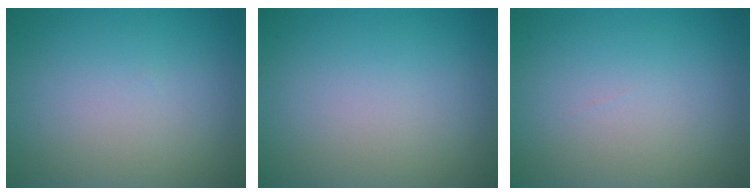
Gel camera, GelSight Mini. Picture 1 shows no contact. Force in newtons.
{"total": 0.0}
{"total": 0.0}